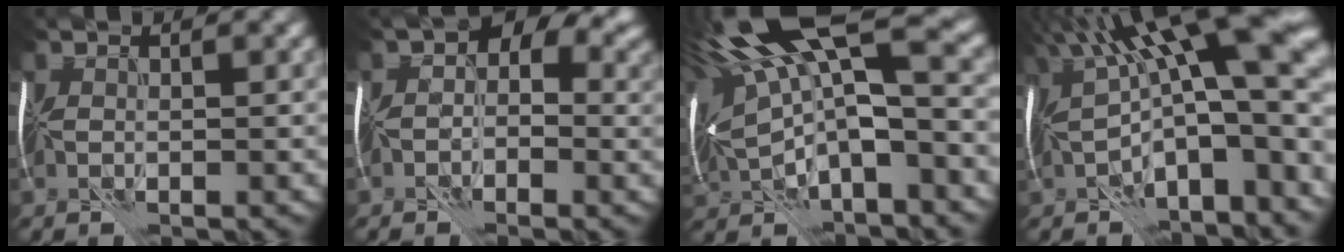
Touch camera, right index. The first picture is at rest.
{"total": 3.3, "force": [-0.4, 2.5, 2.2], "torque": [-0.031, 0.017, -0.013]}
{"total": 15.0, "force": [2.8, 5.2, 13.8], "torque": [-0.270, 0.013, 0.076]}
{"total": 17.1, "force": [1.2, 6.5, 15.8], "torque": [-0.237, 0.019, 0.043]}